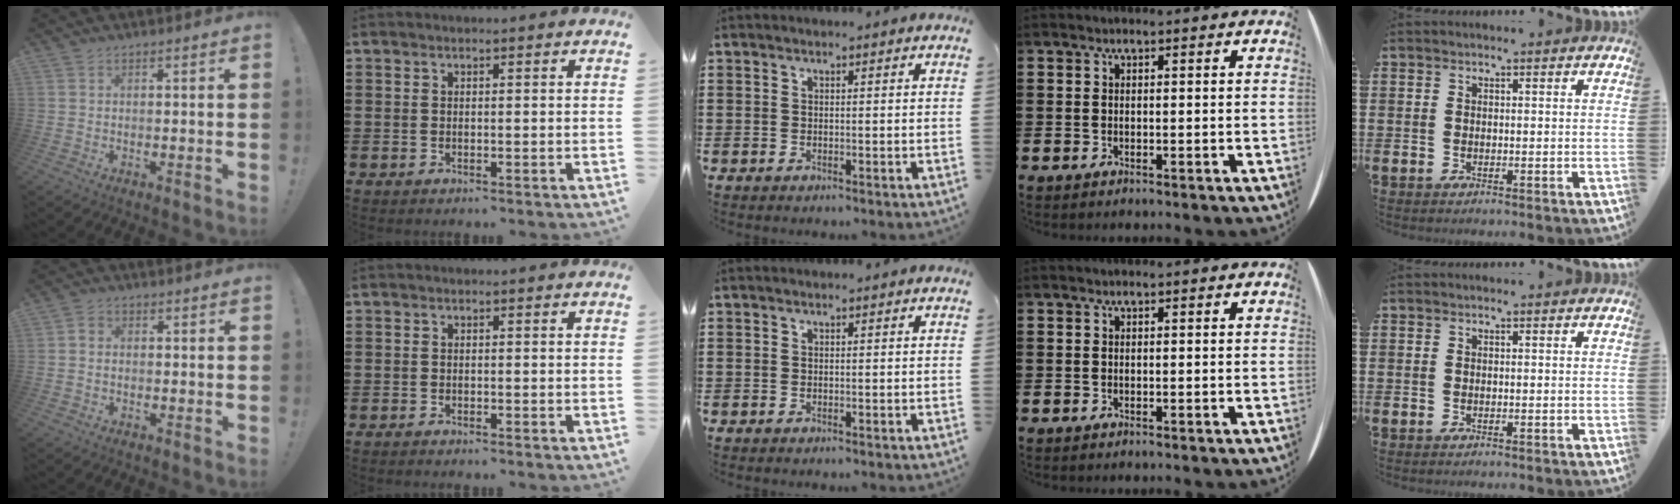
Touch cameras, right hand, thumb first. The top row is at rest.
{"thumb": {"total": 2.2, "force": [-0.8, 1.6, 1.2], "torque": [-0.014, 0.008, -0.016]}, "index": {"total": 0.7, "force": [-0.7, 0.0, 0.1], "torque": [-0.002, -0.001, -0.015]}}